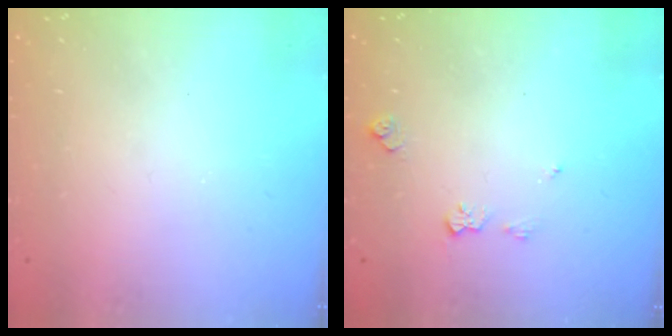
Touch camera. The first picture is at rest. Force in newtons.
{"total": 5.9, "press": 5.9, "slide": 0.8}